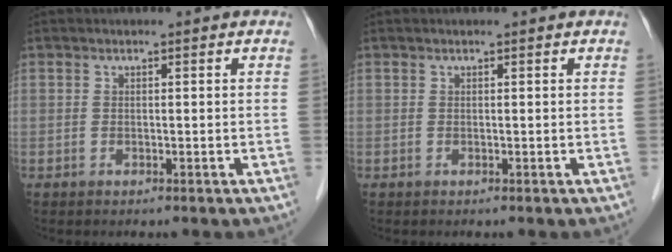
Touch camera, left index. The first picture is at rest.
{"total": 0.0}